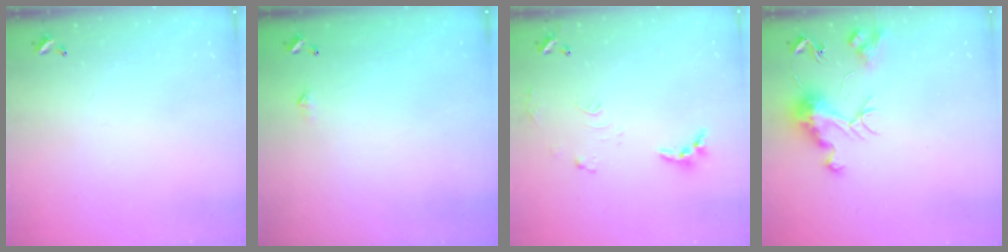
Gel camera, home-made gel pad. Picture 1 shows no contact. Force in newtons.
{"total": 2.3, "press": 2.3, "slide": 0.4}
{"total": 9.3, "press": 9.3, "slide": 0.6}
{"total": 10.1, "press": 10.0, "slide": 0.8}